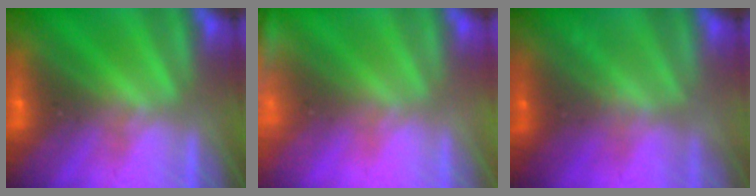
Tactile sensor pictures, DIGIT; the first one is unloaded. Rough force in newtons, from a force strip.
{"total": 2.4}
{"total": 2.2}